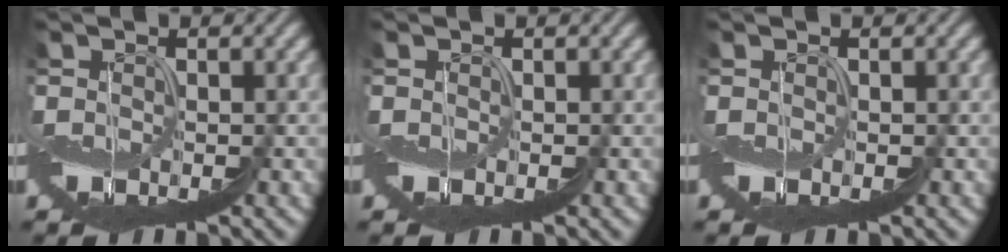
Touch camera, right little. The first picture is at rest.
{"total": 0.0}
{"total": 0.0}